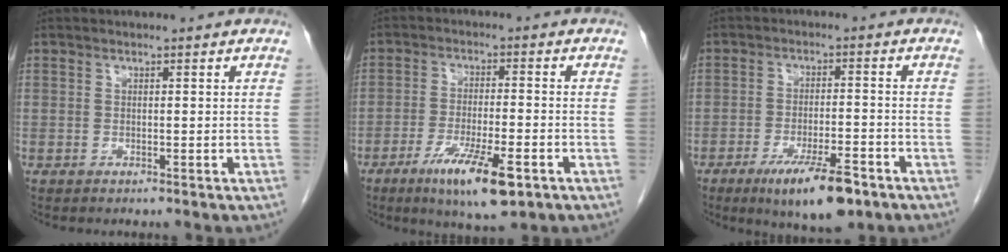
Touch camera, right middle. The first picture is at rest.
{"total": 10.0, "force": [-5.4, 1.6, 8.3], "torque": [-0.150, -0.022, -0.085]}
{"total": 11.0, "force": [-6.5, 2.3, 8.5], "torque": [-0.140, -0.019, -0.098]}